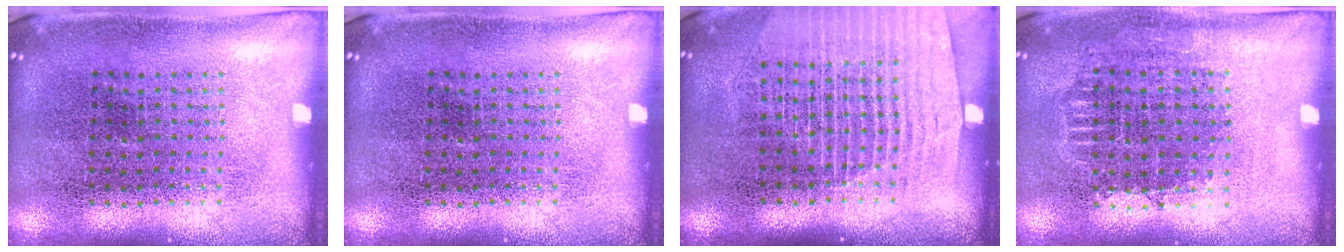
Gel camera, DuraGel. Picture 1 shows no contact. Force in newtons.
{"total": 0.0}
{"total": 1.5, "press": 1.4, "slide": 0.6}
{"total": 0.7, "press": 0.7, "slide": 0.2}